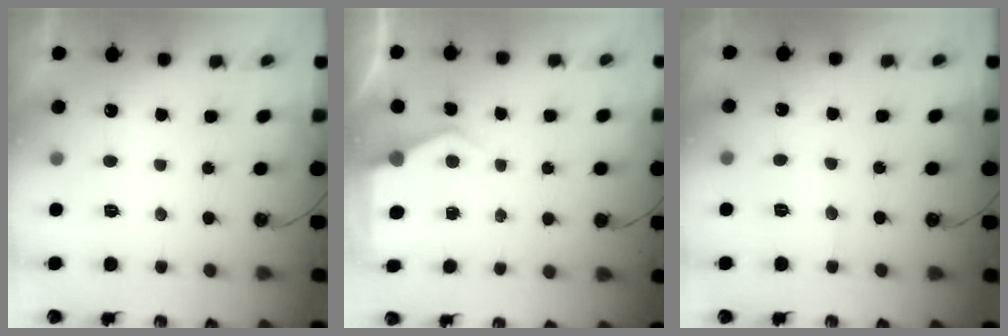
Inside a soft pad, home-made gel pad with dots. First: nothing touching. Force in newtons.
{"total": 5.2, "press": 5.2, "slide": 0.5}
{"total": 5.4, "press": 5.4, "slide": 0.7}